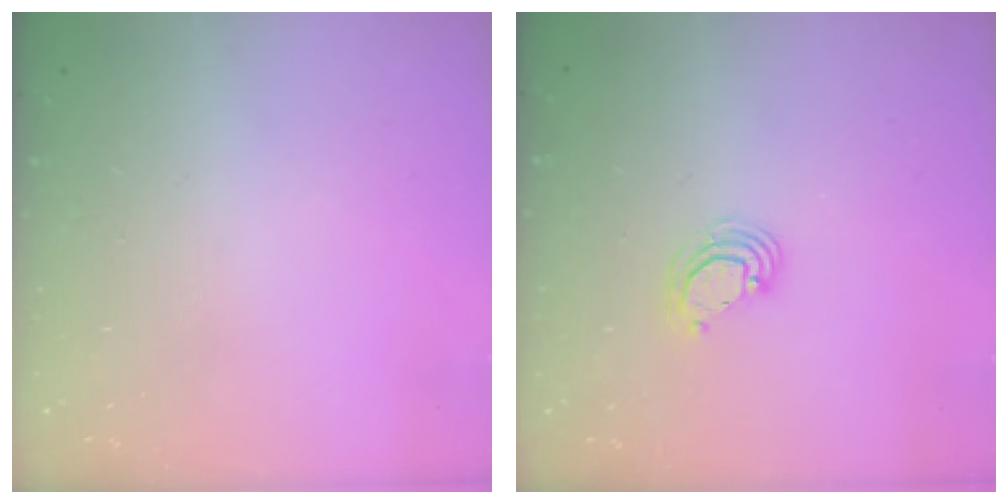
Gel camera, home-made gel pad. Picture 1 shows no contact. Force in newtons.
{"total": 4.4, "press": 4.4, "slide": 0.2}